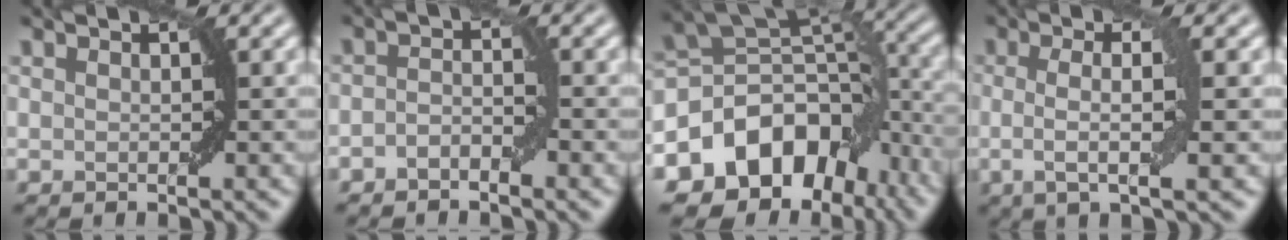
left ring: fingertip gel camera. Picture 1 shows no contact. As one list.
[{"total": 1.6, "force": [-1.0, 0.6, 1.0], "torque": [-0.021, 0.006, -0.022]}, {"total": 12.3, "force": [-6.0, 8.6, 6.5], "torque": [-0.112, 0.007, -0.105]}, {"total": 4.2, "force": [-0.2, 0.9, 4.1], "torque": [-0.075, -0.004, -0.003]}]